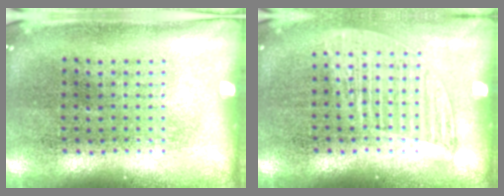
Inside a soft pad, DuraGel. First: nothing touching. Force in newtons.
{"total": 1.2, "press": 1.1, "slide": 0.5}